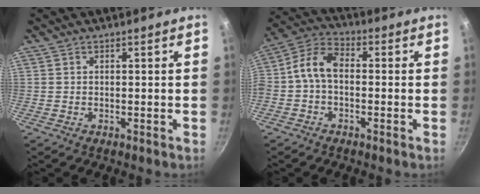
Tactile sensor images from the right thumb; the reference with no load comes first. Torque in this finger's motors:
{"motor_torque": [2.27, 2.74, 1.74, -0.57, 0.32]}